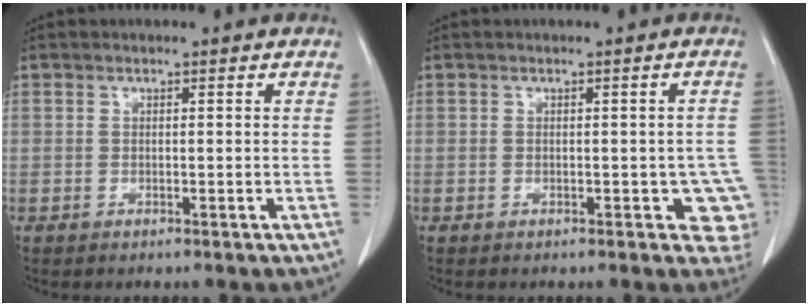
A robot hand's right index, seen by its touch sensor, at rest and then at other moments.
{"total": 4.5, "force": [-1.6, 2.2, 3.6], "torque": [-0.014, 0.011, -0.019]}